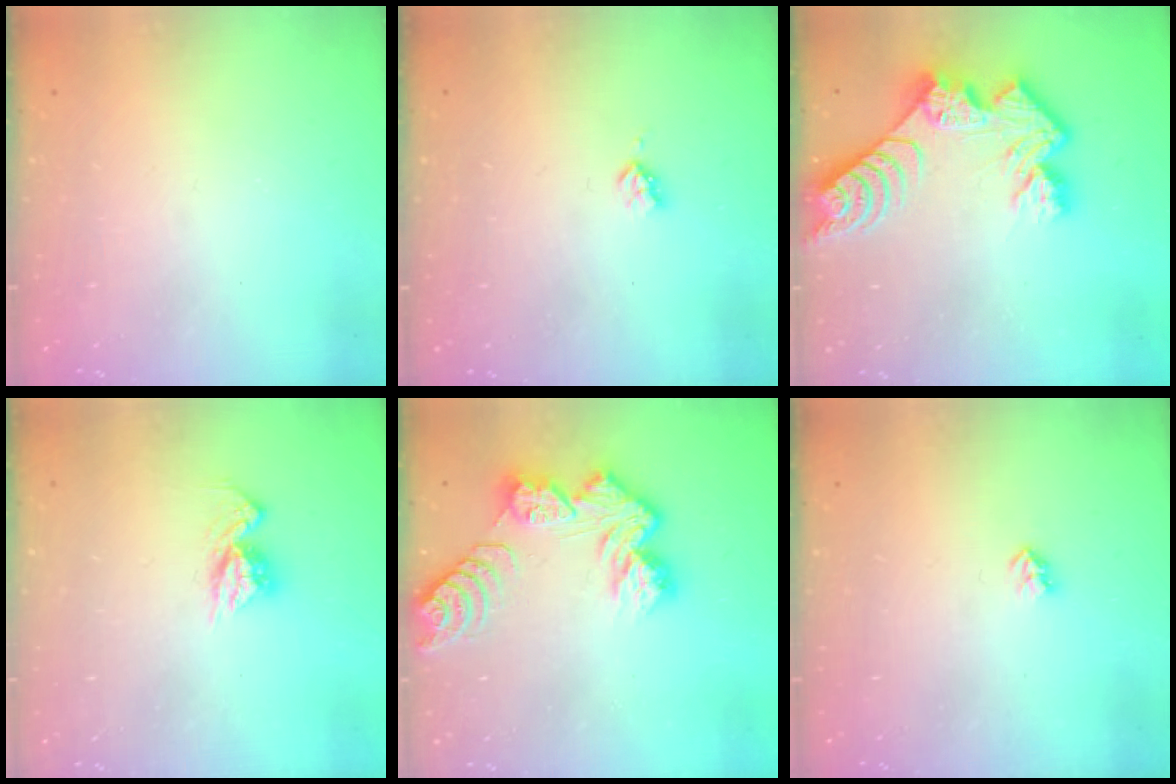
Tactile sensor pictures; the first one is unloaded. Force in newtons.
{"total": 2.9, "press": 2.9, "slide": 0.5}
{"total": 11.9, "press": 11.8, "slide": 1.0}
{"total": 8.1, "press": 8.1, "slide": 0.8}
{"total": 10.8, "press": 10.7, "slide": 1.1}
{"total": 2.6, "press": 2.6, "slide": 0.4}